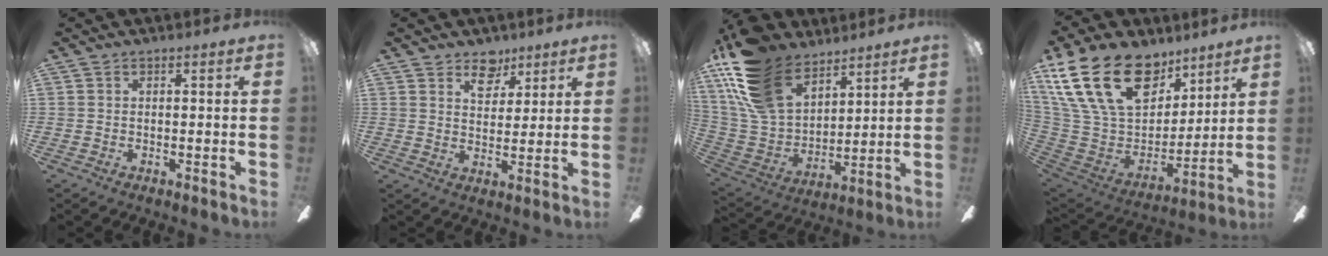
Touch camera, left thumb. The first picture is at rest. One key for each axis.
{"total": 7.3, "fx": 4.9, "fy": 4.8, "fz": 2.4, "tx": -0.026, "ty": -0.018, "tz": 0.086}
{"total": 21.4, "fx": 13.5, "fy": 12.3, "fz": 11.2, "tx": -0.268, "ty": -0.062, "tz": 0.253}
{"total": 28.0, "fx": 14.4, "fy": 17.4, "fz": 16.6, "tx": -0.322, "ty": -0.067, "tz": 0.275}